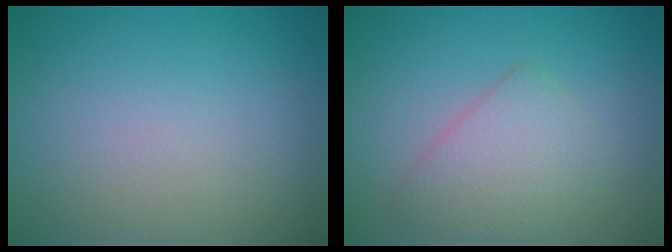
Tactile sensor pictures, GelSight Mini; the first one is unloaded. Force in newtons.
{"total": 3.2, "press": 3.2, "slide": 0.2}